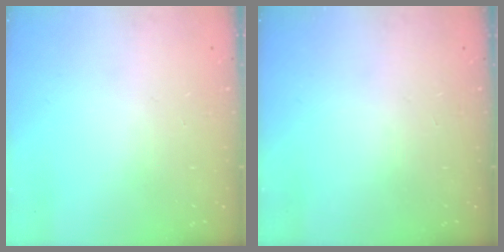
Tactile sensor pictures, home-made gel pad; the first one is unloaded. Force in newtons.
{"total": 0.0}